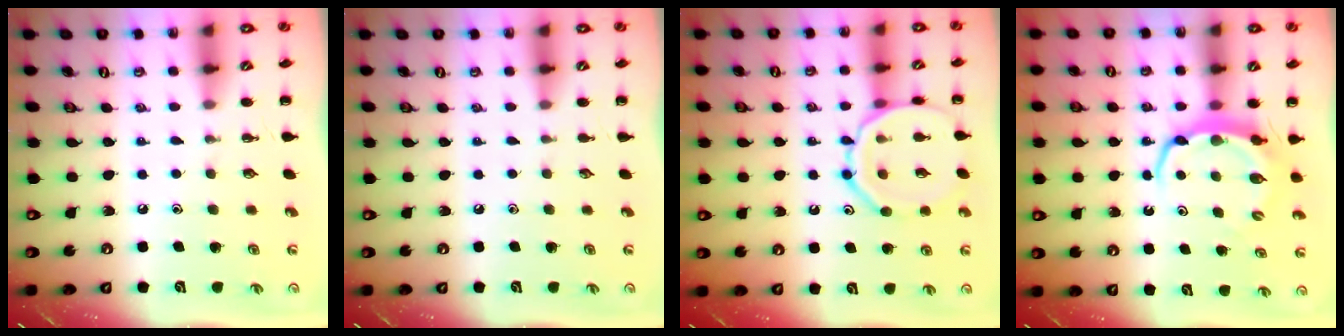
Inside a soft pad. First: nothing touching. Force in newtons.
{"total": 0.0}
{"total": 12.7, "press": 12.6, "slide": 0.7}
{"total": 5.9, "press": 5.9, "slide": 0.5}